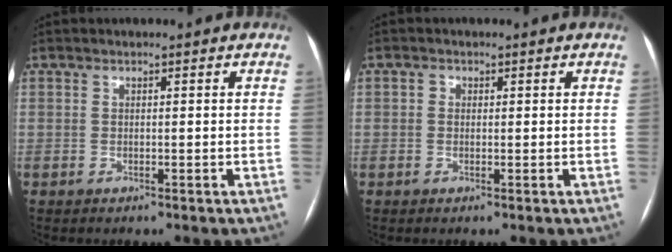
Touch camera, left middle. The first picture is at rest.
{"total": 0.7, "force": [0.1, 0.6, 0.2], "torque": [-0.001, 0.003, 0.000]}